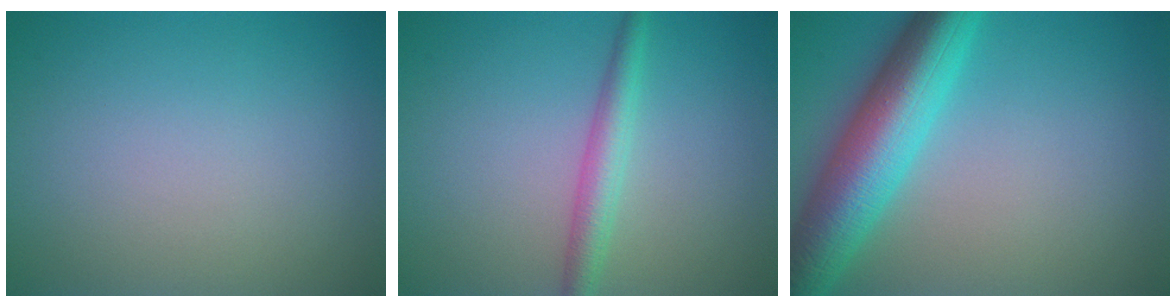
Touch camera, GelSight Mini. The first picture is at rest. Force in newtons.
{"total": 2.7, "press": 2.7, "slide": 0.0}
{"total": 8.9, "press": 8.9, "slide": 0.1}